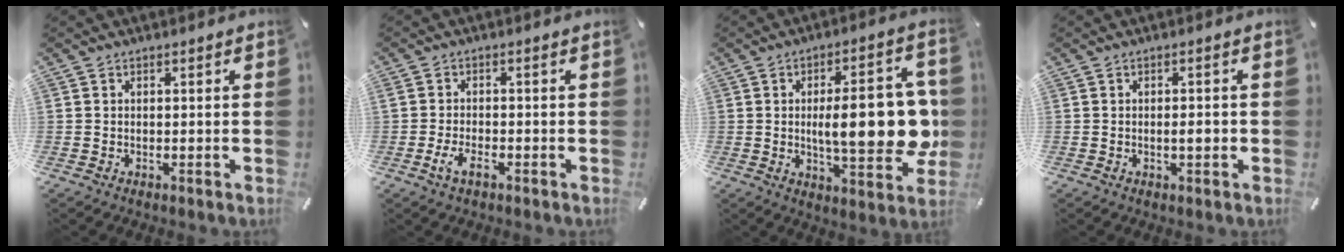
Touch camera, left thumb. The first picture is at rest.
{"total": 3.6, "force": [-1.6, 1.0, 3.1], "torque": [-0.063, -0.002, -0.031]}
{"total": 19.8, "force": [0.3, 6.4, 18.7], "torque": [-0.254, -0.006, 0.006]}
{"total": 2.8, "force": [-0.4, 0.7, 2.7], "torque": [-0.048, 0.001, -0.008]}